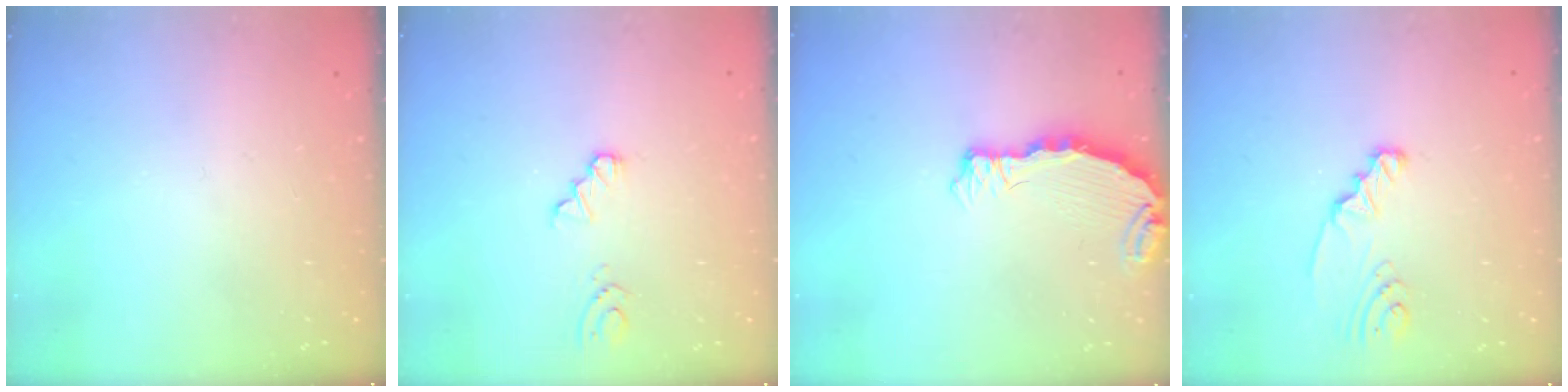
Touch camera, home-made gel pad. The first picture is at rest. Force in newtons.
{"total": 1.9, "press": 1.9, "slide": 0.2}
{"total": 6.9, "press": 6.9, "slide": 0.6}
{"total": 2.4, "press": 2.4, "slide": 0.3}